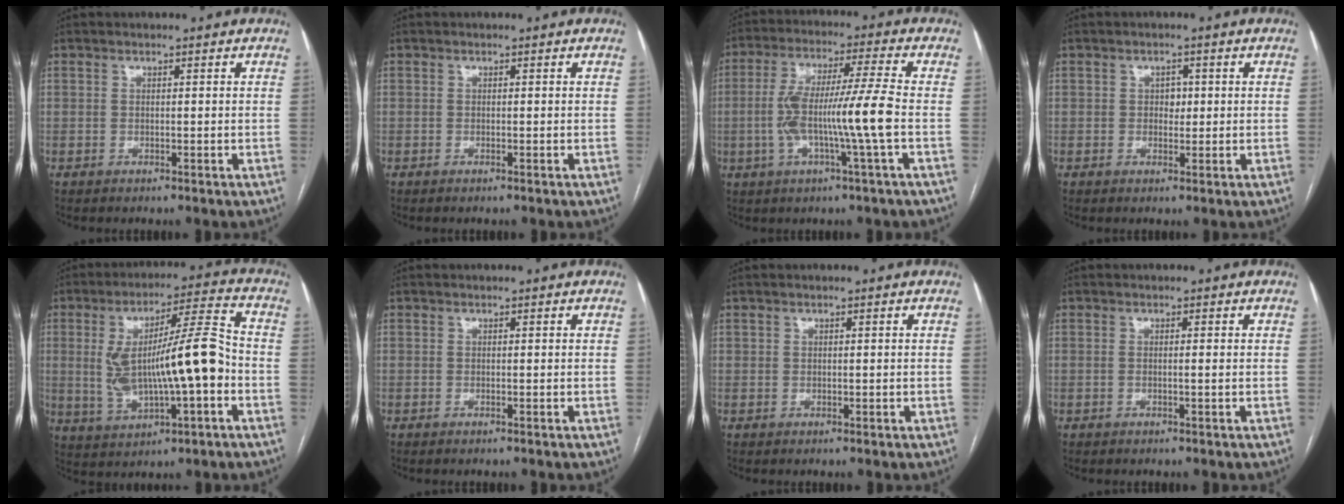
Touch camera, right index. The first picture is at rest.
{"total": 0.0}
{"total": 11.4, "force": [-2.0, -0.7, 11.2], "torque": [-0.217, 0.008, -0.040]}
{"total": 1.6, "force": [0.2, 1.2, 1.1], "torque": [-0.012, 0.002, 0.003]}
{"total": 14.9, "force": [-1.3, 2.3, 14.6], "torque": [-0.264, 0.020, -0.013]}
{"total": 0.0}
{"total": 0.5, "force": [0.2, 0.5, 0.0], "torque": [0.005, 0.001, 0.004]}
{"total": 0.7, "force": [-0.1, -0.2, 0.7], "torque": [-0.012, 0.000, -0.002]}